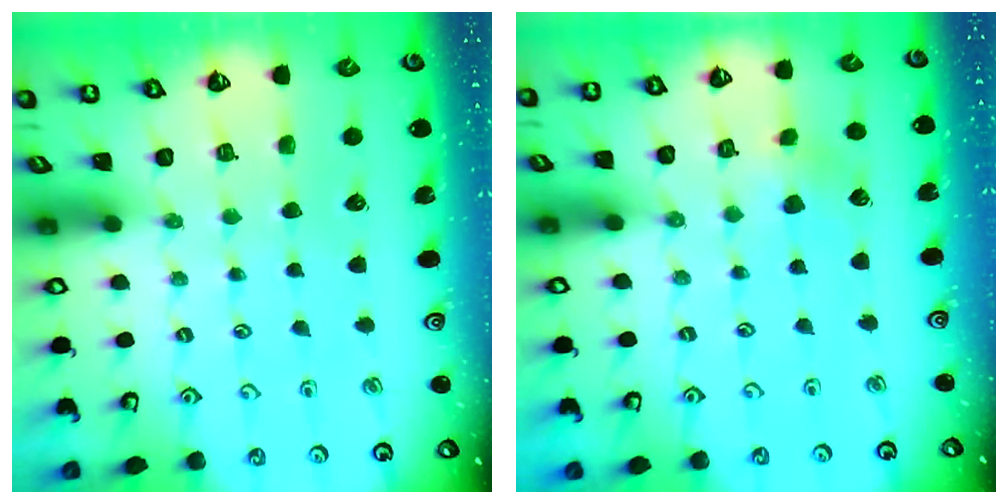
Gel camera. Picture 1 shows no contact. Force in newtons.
{"total": 3.8, "press": 3.8, "slide": 0.4}